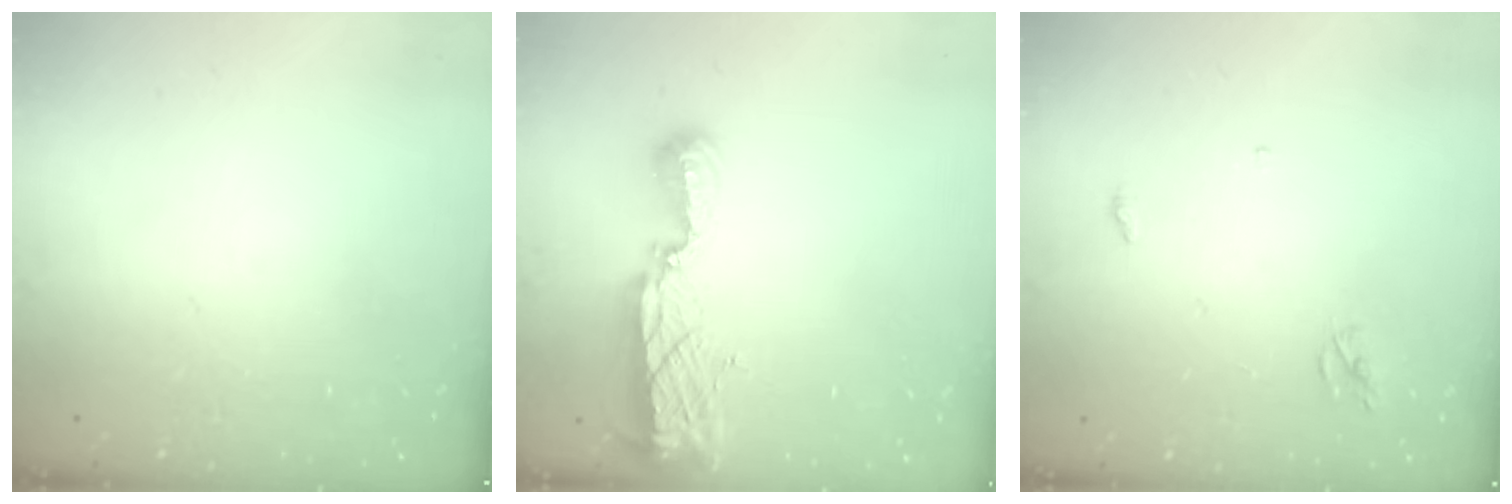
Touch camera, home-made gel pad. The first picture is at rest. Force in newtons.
{"total": 8.7, "press": 8.7, "slide": 0.7}
{"total": 2.6, "press": 2.6, "slide": 0.2}